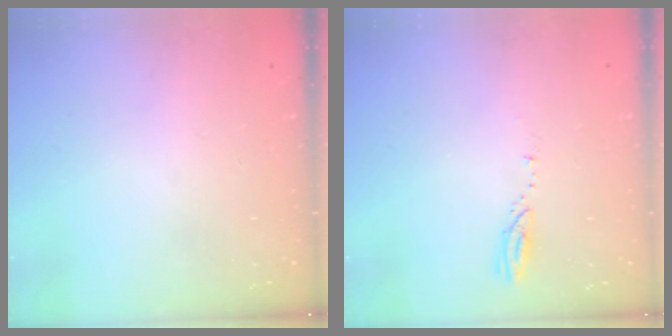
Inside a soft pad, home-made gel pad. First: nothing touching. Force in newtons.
{"total": 2.9, "press": 2.9, "slide": 0.2}